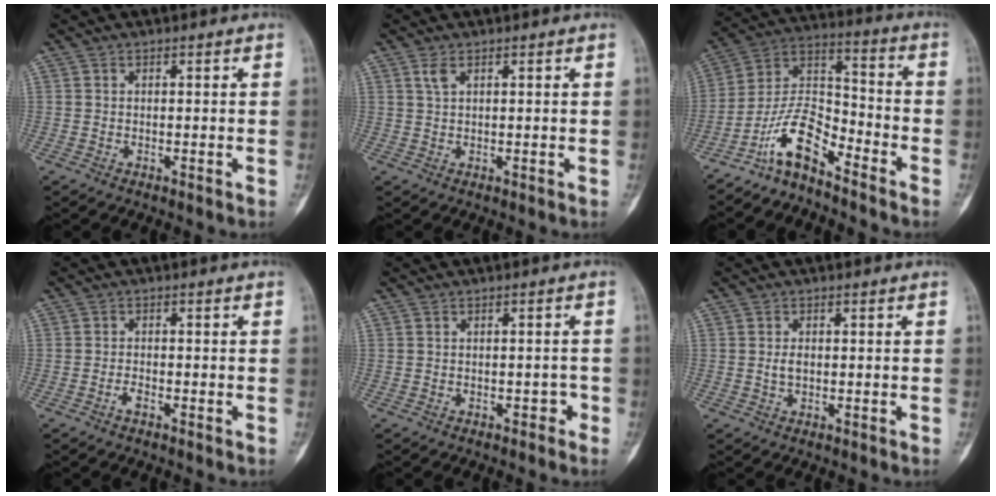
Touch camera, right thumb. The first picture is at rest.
{"total": 1.6, "force": [0.9, 0.6, 1.2], "torque": [-0.031, 0.004, 0.023]}
{"total": 10.6, "force": [-7.8, 3.8, 6.1], "torque": [-0.112, 0.087, -0.159]}
{"total": 1.5, "force": [-1.0, 0.6, 1.0], "torque": [-0.018, 0.005, -0.020]}
{"total": 1.7, "force": [-1.0, 1.1, 0.9], "torque": [-0.006, 0.012, -0.013]}
{"total": 1.8, "force": [0.0, 1.1, 1.4], "torque": [-0.028, 0.000, -0.001]}